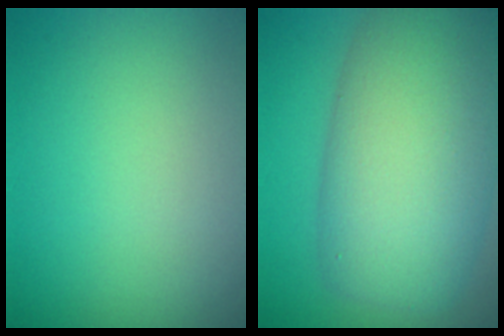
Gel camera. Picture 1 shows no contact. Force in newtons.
{"total": 11.9, "press": 11.9, "slide": 0.3}